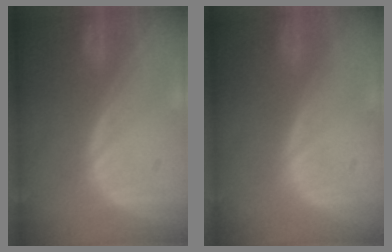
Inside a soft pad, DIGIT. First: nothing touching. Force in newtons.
{"total": 0.0}